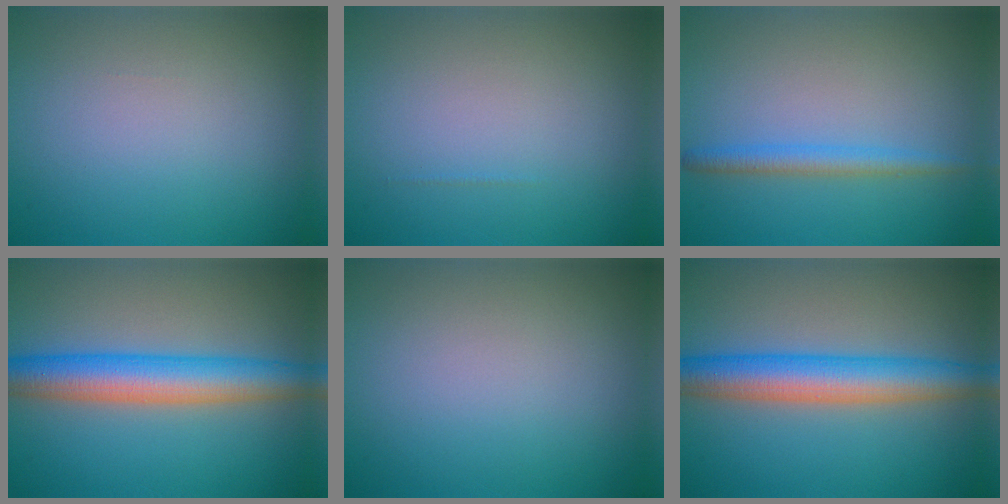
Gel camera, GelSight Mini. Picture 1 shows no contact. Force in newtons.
{"total": 0.0}
{"total": 2.1, "press": 2.1, "slide": 0.2}
{"total": 6.7, "press": 6.7, "slide": 0.1}
{"total": 0.0}
{"total": 6.4, "press": 6.4, "slide": 0.0}